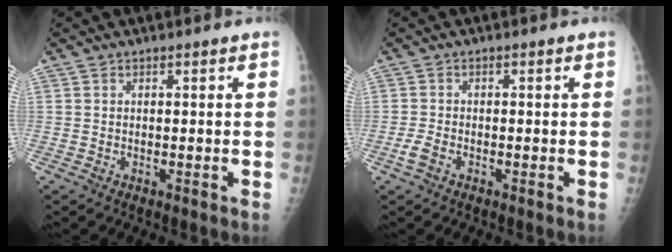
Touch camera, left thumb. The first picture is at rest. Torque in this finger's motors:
{"motor_torque": [0.15, 0.17, 0.42, 0.17, 0.01]}